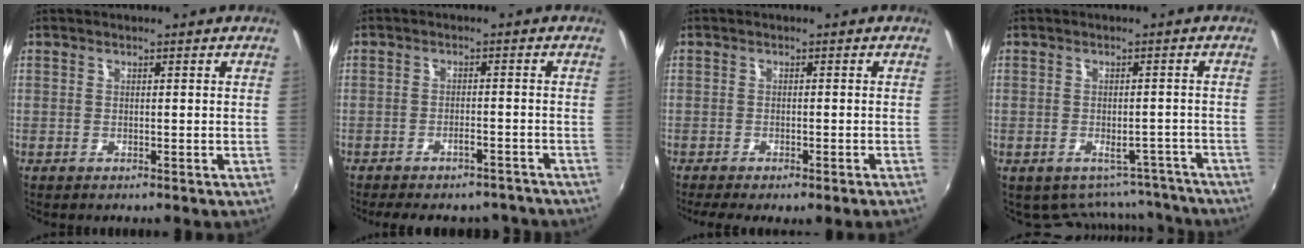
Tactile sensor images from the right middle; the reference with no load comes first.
{"total": 11.9, "force": [-10.3, 4.1, 4.3], "torque": [-0.096, -0.001, -0.123]}
{"total": 4.4, "force": [-3.3, 0.3, 2.8], "torque": [-0.055, -0.018, -0.050]}
{"total": 10.0, "force": [-8.6, 4.9, 1.6], "torque": [-0.022, 0.018, -0.091]}